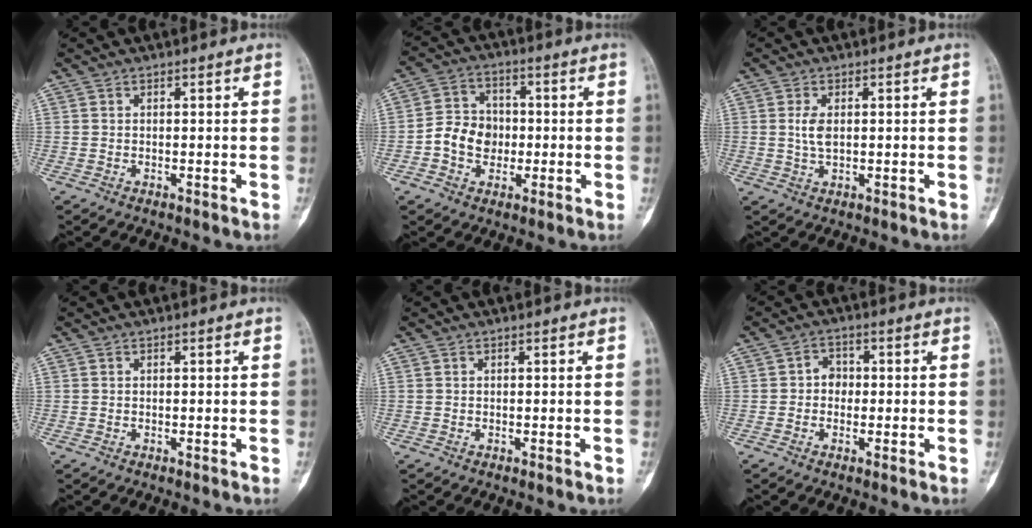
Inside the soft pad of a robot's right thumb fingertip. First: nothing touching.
{"total": 8.4, "force": [-1.4, 7.1, 4.3], "torque": [-0.049, 0.022, -0.035]}
{"total": 3.2, "force": [0.4, 1.6, 2.8], "torque": [-0.059, -0.002, 0.009]}
{"total": 0.0}
{"total": 0.0}
{"total": 3.3, "force": [-0.3, 2.6, 2.0], "torque": [-0.012, 0.009, -0.015]}